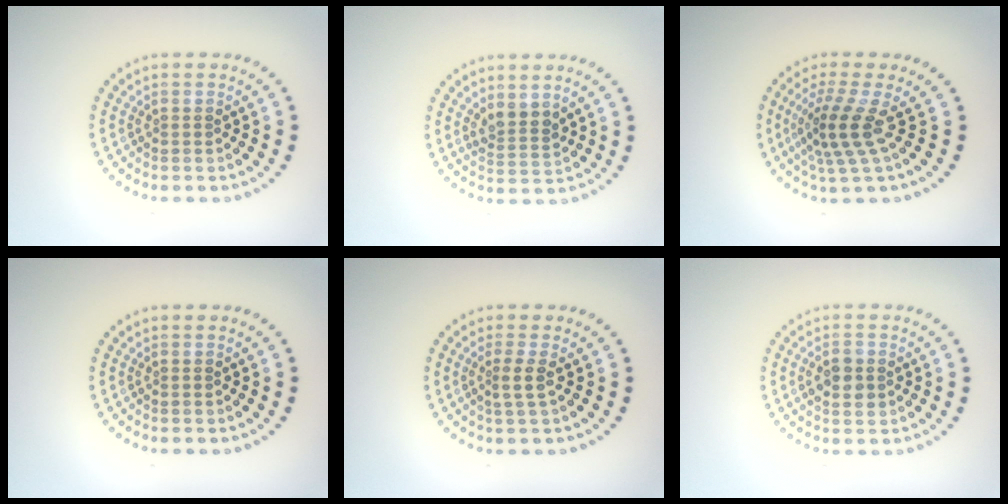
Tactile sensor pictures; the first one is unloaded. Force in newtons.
{"total": 2.2, "press": 1.9, "slide": 1.2}
{"total": 3.8, "press": 2.7, "slide": 2.6}
{"total": 0.0}
{"total": 1.6, "press": 1.1, "slide": 1.1}
{"total": 2.8, "press": 2.7, "slide": 0.2}